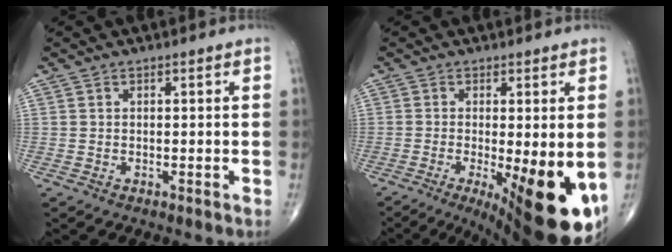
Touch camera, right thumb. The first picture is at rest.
{"total": 16.9, "force": [-5.0, 5.0, 15.3], "torque": [-0.168, -0.026, -0.055]}